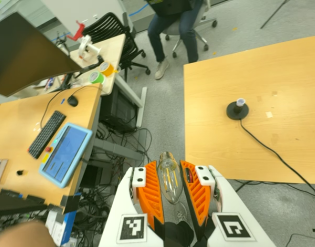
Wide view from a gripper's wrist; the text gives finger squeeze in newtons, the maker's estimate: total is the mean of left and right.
{"total": 11.1, "left": 11.2, "right": 10.9}